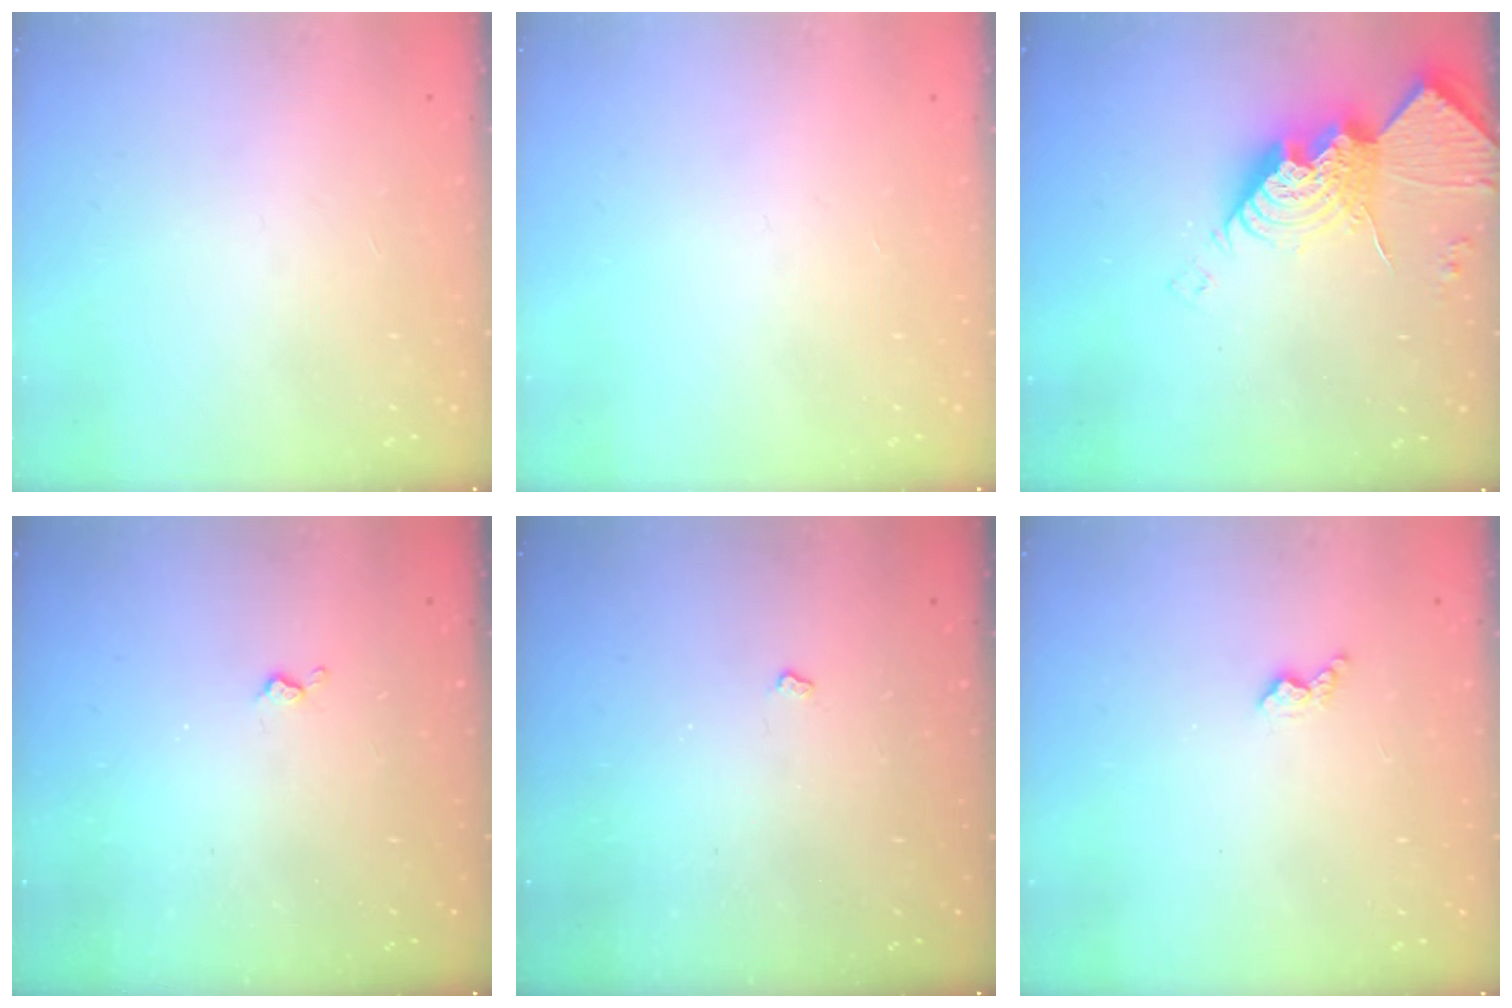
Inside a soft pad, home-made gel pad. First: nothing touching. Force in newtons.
{"total": 0.0}
{"total": 14.9, "press": 14.8, "slide": 1.2}
{"total": 3.0, "press": 2.9, "slide": 0.4}
{"total": 2.6, "press": 2.6, "slide": 0.4}
{"total": 3.0, "press": 3.0, "slide": 0.5}